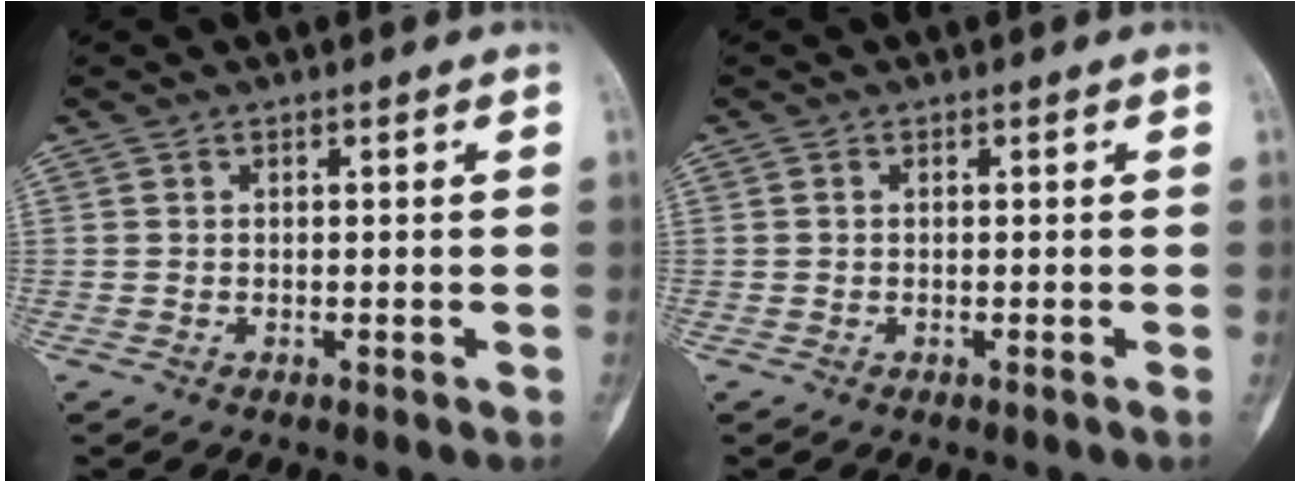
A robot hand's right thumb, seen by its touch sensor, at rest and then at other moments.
{"total": 0.0}